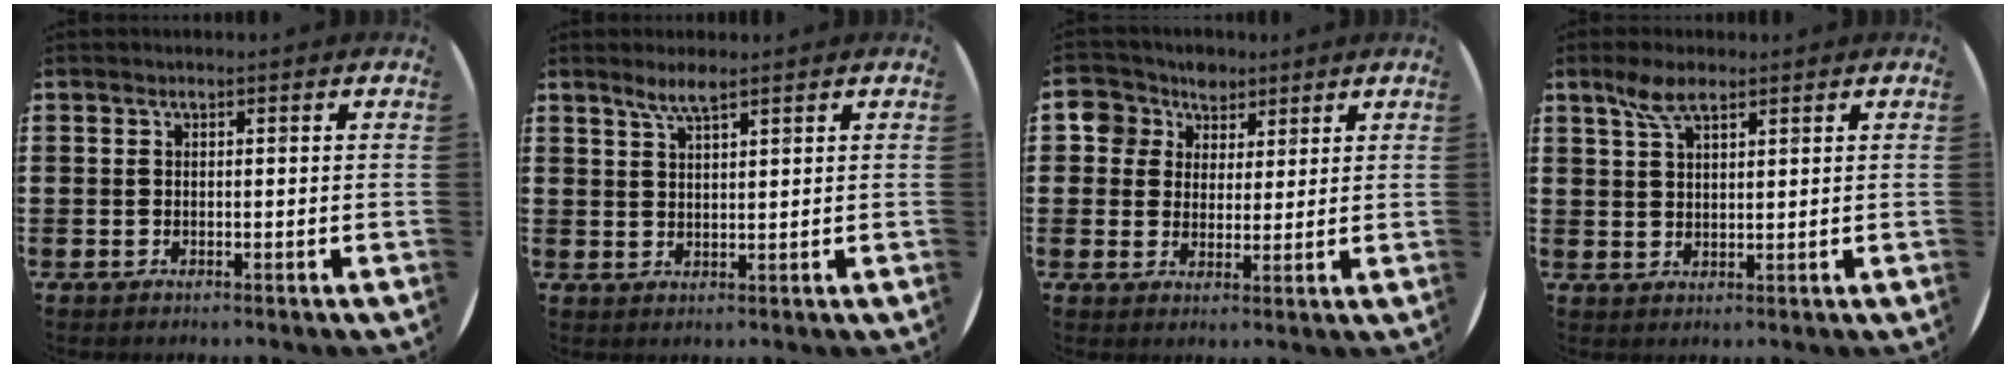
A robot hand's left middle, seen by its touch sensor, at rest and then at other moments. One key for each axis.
{"total": 3.1, "fx": 2.4, "fy": 0.4, "fz": 1.8, "tx": -0.039, "ty": 0.005, "tz": 0.043}
{"total": 5.0, "fx": 3.0, "fy": 4.0, "fz": 0.3, "tx": -0.031, "ty": 0.012, "tz": 0.055}
{"total": 4.7, "fx": 3.1, "fy": 1.7, "fz": 3.1, "tx": -0.069, "ty": 0.007, "tz": 0.055}